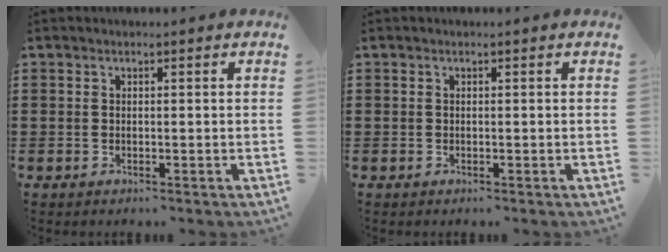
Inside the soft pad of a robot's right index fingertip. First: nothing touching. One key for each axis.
{"total": 0.0}